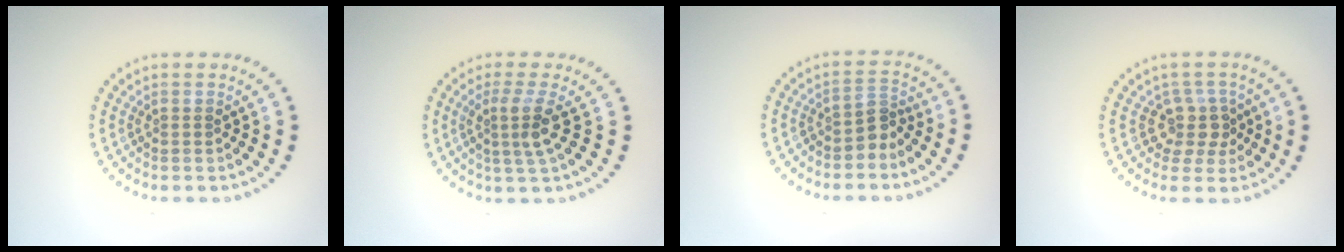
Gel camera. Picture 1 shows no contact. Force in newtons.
{"total": 2.7, "press": 1.9, "slide": 1.8}
{"total": 2.1, "press": 1.6, "slide": 1.5}
{"total": 2.8, "press": 2.1, "slide": 1.9}